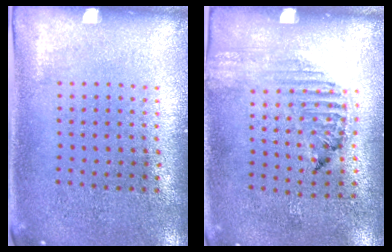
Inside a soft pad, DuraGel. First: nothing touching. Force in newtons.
{"total": 1.2, "press": 1.2, "slide": 0.2}